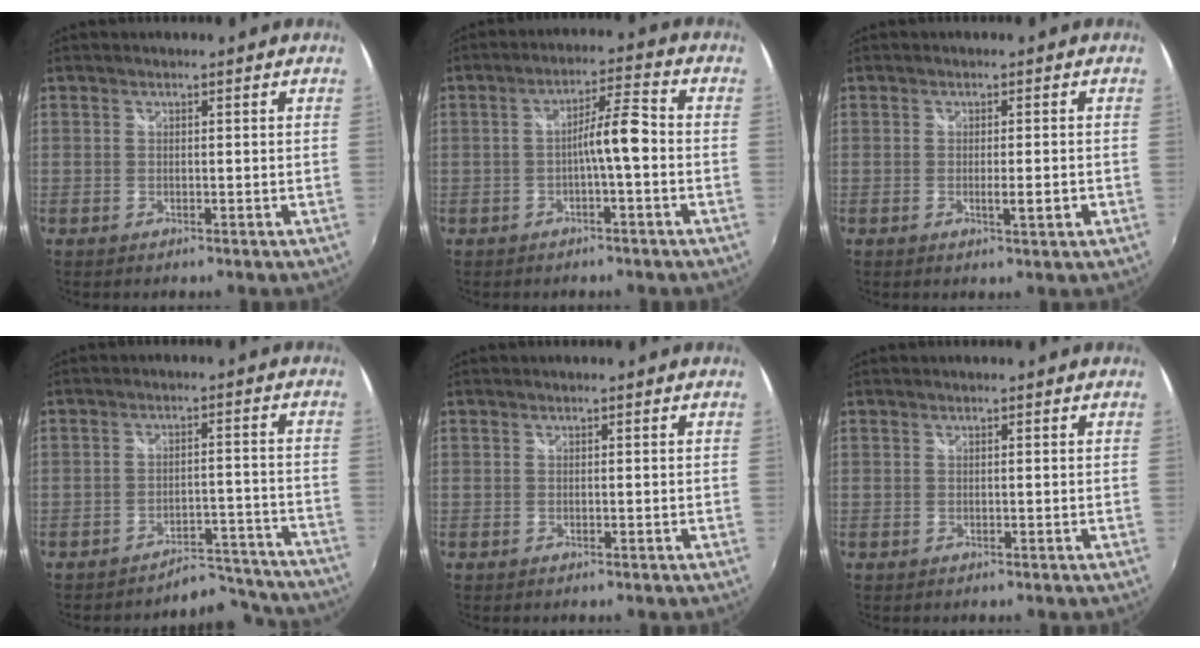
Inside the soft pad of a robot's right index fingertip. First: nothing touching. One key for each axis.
{"total": 5.7, "fx": -1.5, "fy": 0.2, "fz": 5.5, "tx": -0.100, "ty": 0.010, "tz": -0.025}
{"total": 3.2, "fx": -0.8, "fy": 0.3, "fz": 3.1, "tx": -0.048, "ty": -0.006, "tz": -0.011}
{"total": 12.9, "fx": -12.5, "fy": 3.0, "fz": 0.9, "tx": -0.005, "ty": 0.040, "tz": -0.152}
{"total": 0.5, "fx": 0.0, "fy": 0.0, "fz": 0.5, "tx": -0.007, "ty": 0.001, "tz": -0.002}
{"total": 0.0}